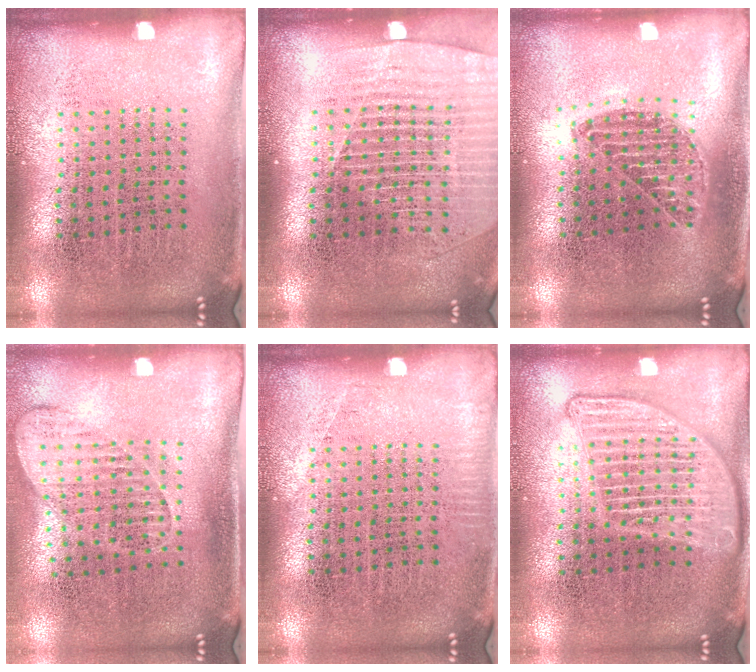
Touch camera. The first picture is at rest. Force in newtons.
{"total": 1.5, "press": 1.4, "slide": 0.5}
{"total": 1.1, "press": 1.0, "slide": 0.4}
{"total": 1.4, "press": 1.2, "slide": 0.9}
{"total": 0.6, "press": 0.6, "slide": 0.1}
{"total": 3.0, "press": 2.9, "slide": 0.3}